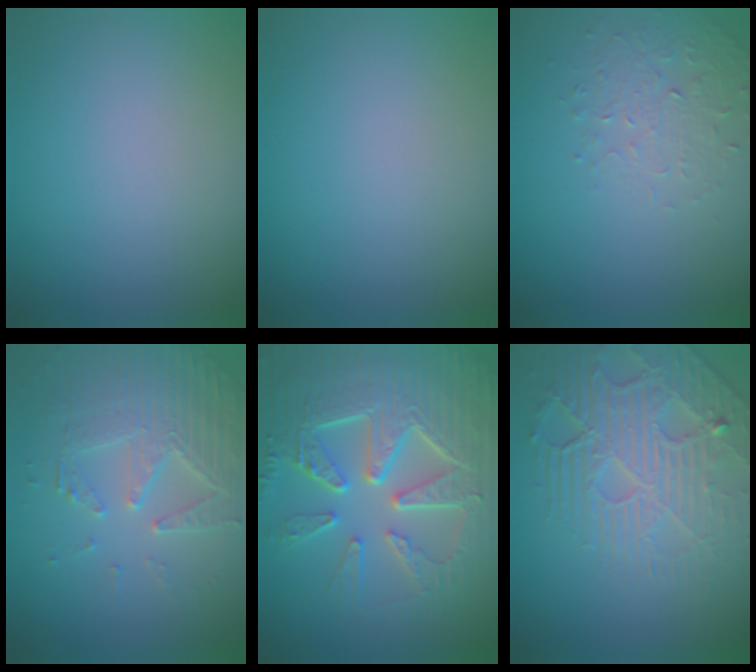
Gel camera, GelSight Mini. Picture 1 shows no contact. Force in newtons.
{"total": 0.0}
{"total": 1.6, "press": 1.1, "slide": 1.2}
{"total": 4.1, "press": 3.9, "slide": 1.4}
{"total": 9.2, "press": 6.6, "slide": 6.4}
{"total": 5.6, "press": 4.7, "slide": 3.0}